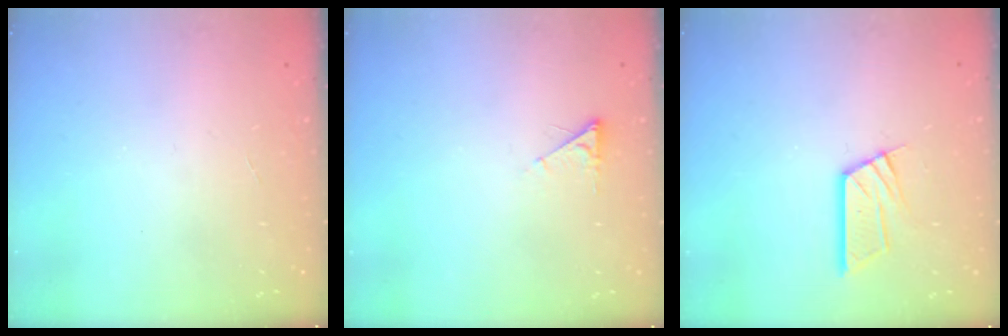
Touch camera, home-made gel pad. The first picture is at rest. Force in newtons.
{"total": 2.6, "press": 2.6, "slide": 0.4}
{"total": 10.5, "press": 10.4, "slide": 1.1}